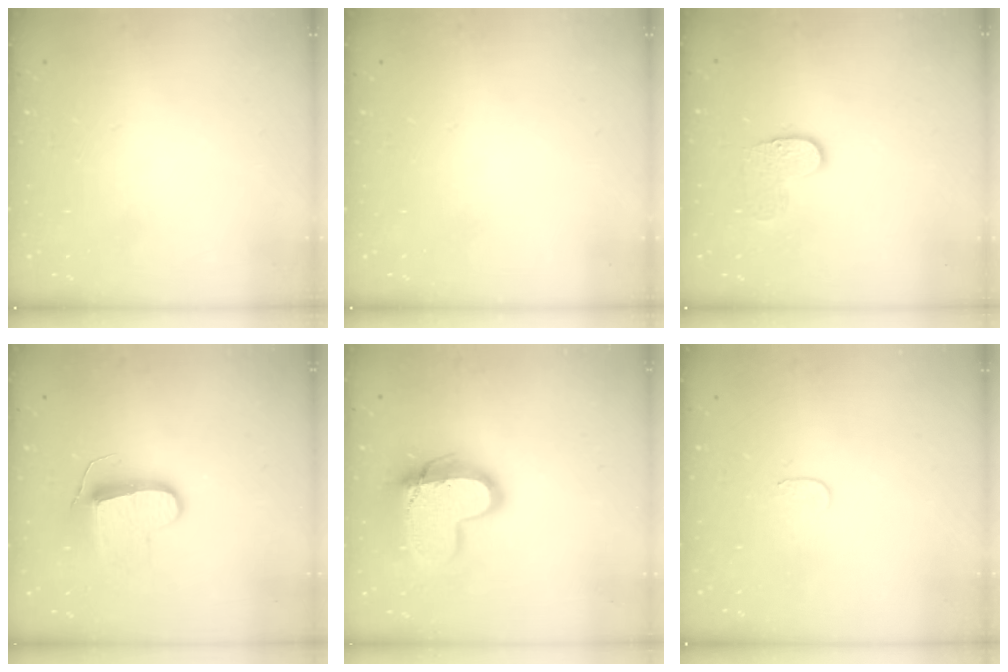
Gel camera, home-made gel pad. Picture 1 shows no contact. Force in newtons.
{"total": 0.0}
{"total": 6.4, "press": 6.4, "slide": 0.4}
{"total": 10.1, "press": 10.1, "slide": 0.4}
{"total": 16.3, "press": 16.3, "slide": 1.3}
{"total": 3.8, "press": 3.8, "slide": 0.4}